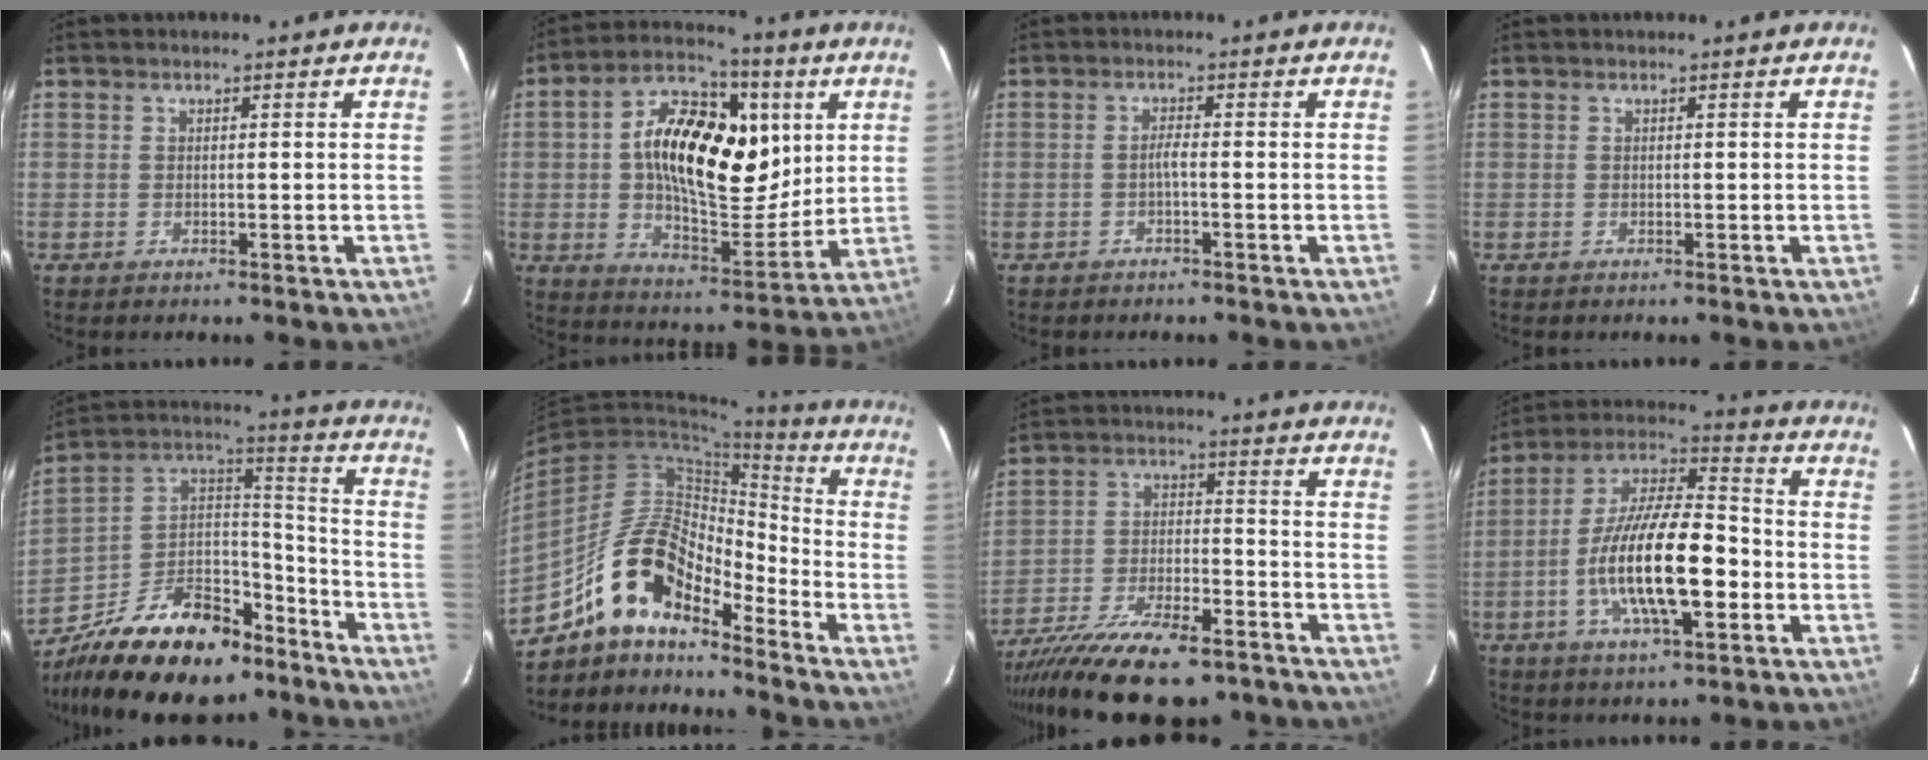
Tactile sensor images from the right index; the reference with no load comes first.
{"total": 20.5, "force": [4.2, 10.9, 16.9], "torque": [-0.299, 0.021, 0.064]}
{"total": 1.2, "force": [-0.6, -0.1, 1.1], "torque": [-0.022, 0.003, -0.012]}
{"total": 0.0}
{"total": 25.2, "force": [-17.4, 12.6, 13.1], "torque": [-0.262, 0.046, -0.261]}
{"total": 14.7, "force": [-11.5, 5.1, 7.6], "torque": [-0.138, 0.022, -0.217]}
{"total": 21.9, "force": [-17.0, 7.4, 11.6], "torque": [-0.227, -0.035, -0.264]}
{"total": 17.8, "force": [-4.6, 5.8, 16.2], "torque": [-0.306, 0.000, -0.089]}